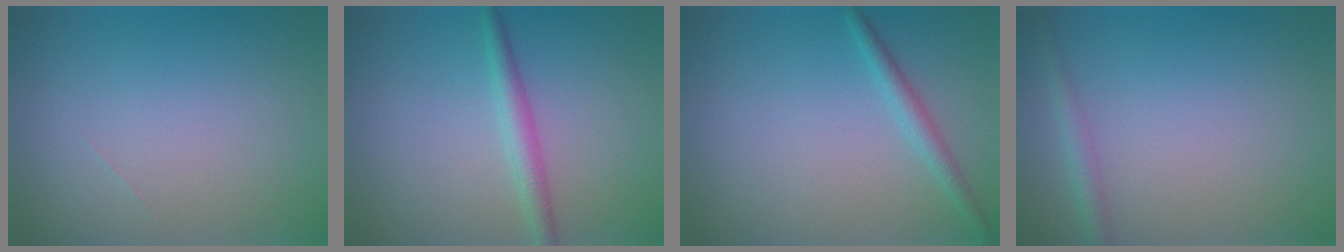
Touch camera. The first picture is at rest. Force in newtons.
{"total": 2.2, "press": 2.2, "slide": 0.1}
{"total": 1.7, "press": 1.7, "slide": 0.1}
{"total": 1.8, "press": 1.8, "slide": 0.1}